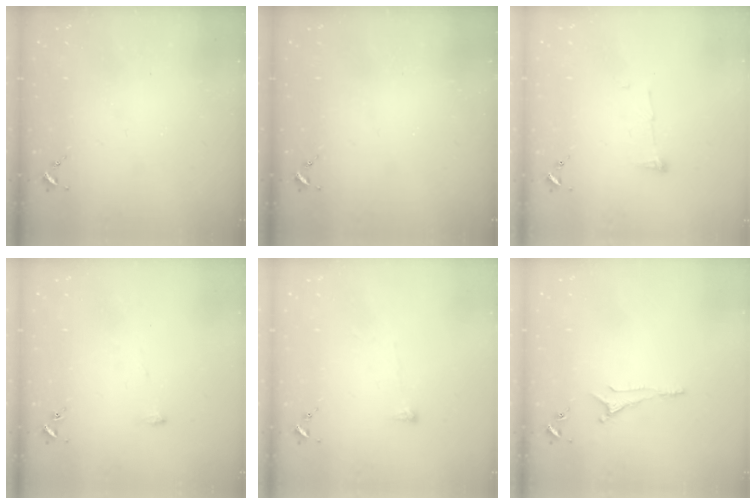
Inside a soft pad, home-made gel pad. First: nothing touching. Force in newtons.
{"total": 0.0}
{"total": 4.1, "press": 4.1, "slide": 0.7}
{"total": 5.8, "press": 5.8, "slide": 0.3}
{"total": 2.9, "press": 2.9, "slide": 0.4}
{"total": 6.7, "press": 6.6, "slide": 0.8}